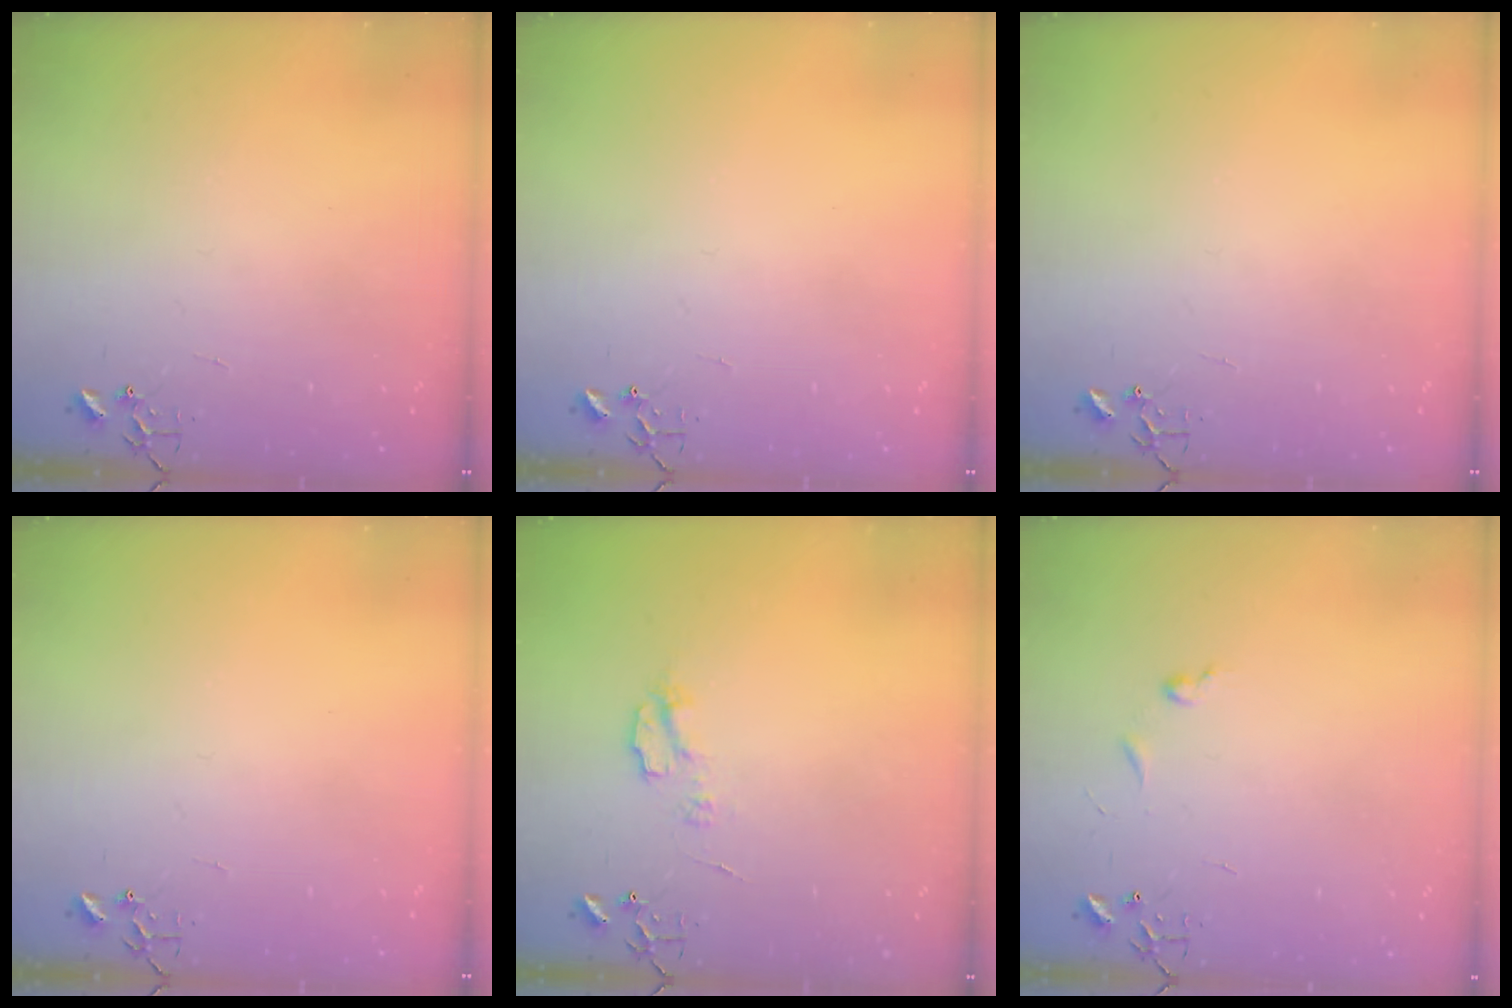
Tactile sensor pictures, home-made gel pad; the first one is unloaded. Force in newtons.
{"total": 0.0}
{"total": 0.0}
{"total": 0.0}
{"total": 5.1, "press": 5.0, "slide": 0.7}
{"total": 4.4, "press": 4.3, "slide": 0.6}